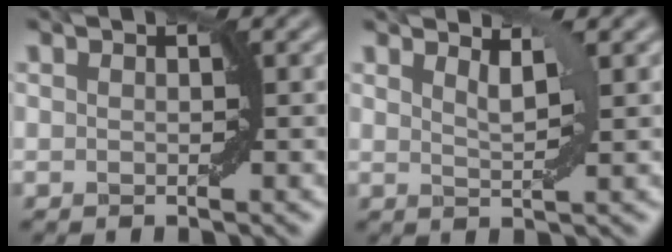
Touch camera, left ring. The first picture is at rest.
{"total": 1.7, "force": [1.3, 0.2, 1.1], "torque": [-0.011, -0.003, 0.023]}